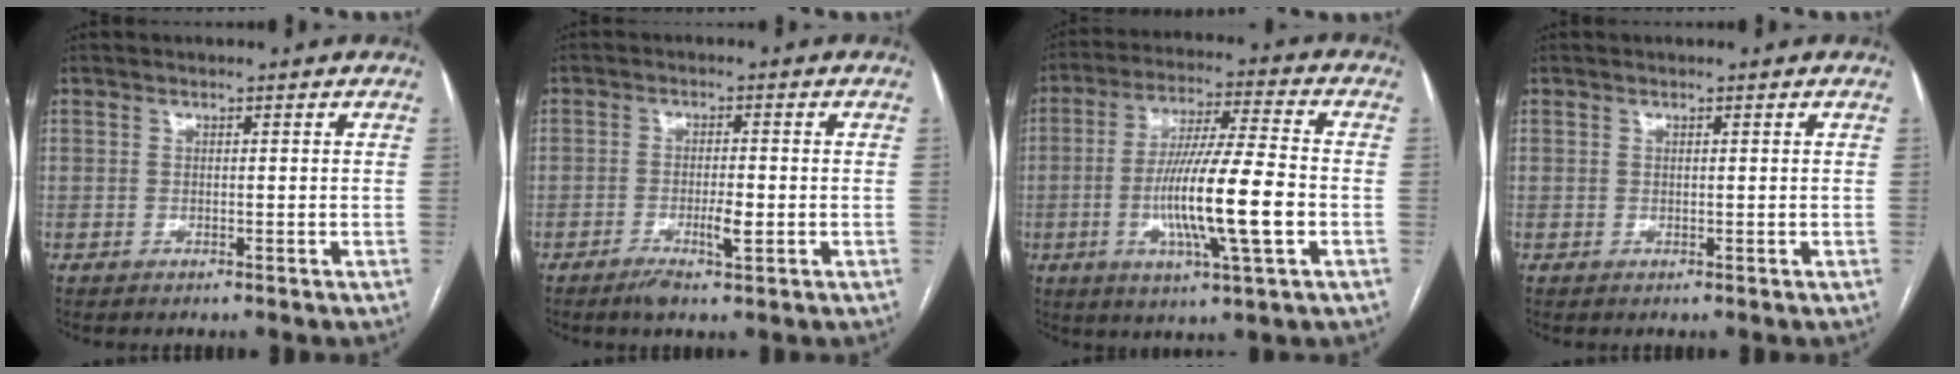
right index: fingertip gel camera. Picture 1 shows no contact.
{"total": 3.8, "force": [-1.5, 0.6, 3.5], "torque": [-0.066, -0.003, -0.026]}
{"total": 14.1, "force": [-3.2, 0.6, 13.8], "torque": [-0.255, -0.008, -0.058]}
{"total": 0.0}